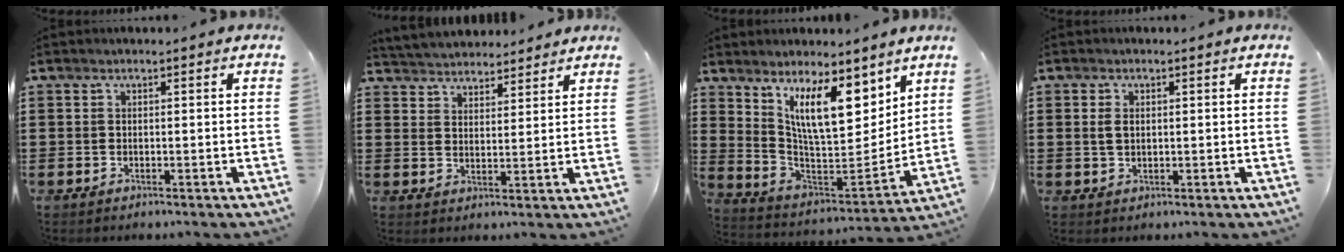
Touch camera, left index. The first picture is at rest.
{"total": 4.0, "force": [3.9, 0.7, -0.4], "torque": [-0.011, -0.017, 0.071]}
{"total": 12.5, "force": [7.9, 3.9, 8.9], "torque": [-0.165, -0.035, 0.139]}
{"total": 1.9, "force": [0.3, 1.2, 1.5], "torque": [-0.034, 0.007, 0.004]}